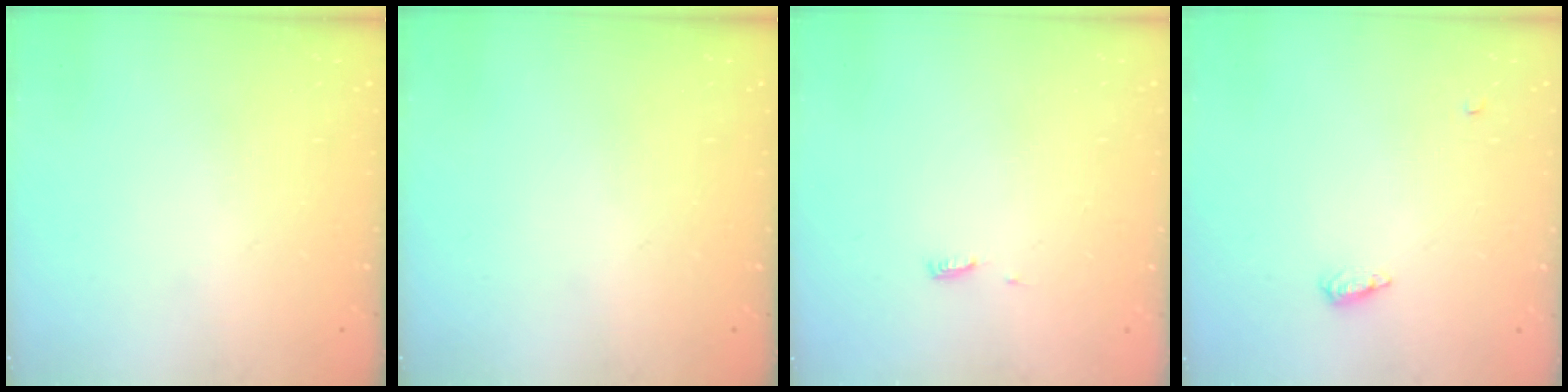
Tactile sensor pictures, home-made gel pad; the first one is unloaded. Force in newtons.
{"total": 0.0}
{"total": 3.9, "press": 3.9, "slide": 0.5}
{"total": 5.5, "press": 5.4, "slide": 1.0}